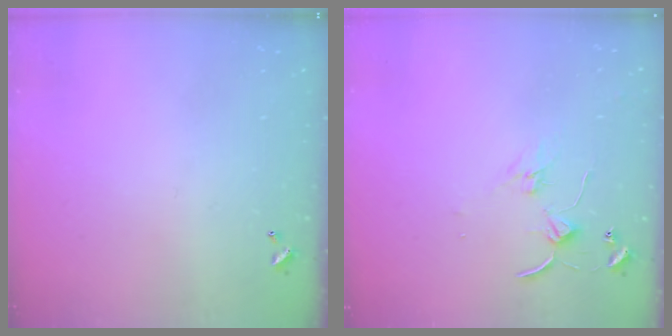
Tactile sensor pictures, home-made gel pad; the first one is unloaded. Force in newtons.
{"total": 1.4, "press": 1.3, "slide": 0.2}